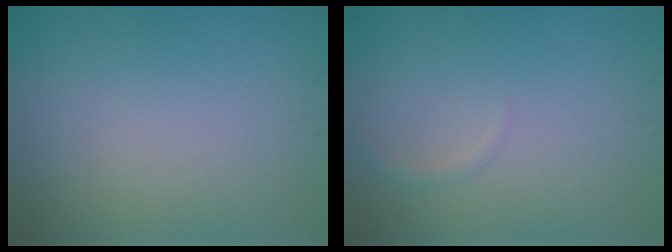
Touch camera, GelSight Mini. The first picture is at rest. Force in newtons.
{"total": 0.7, "press": 0.7, "slide": 0.1}